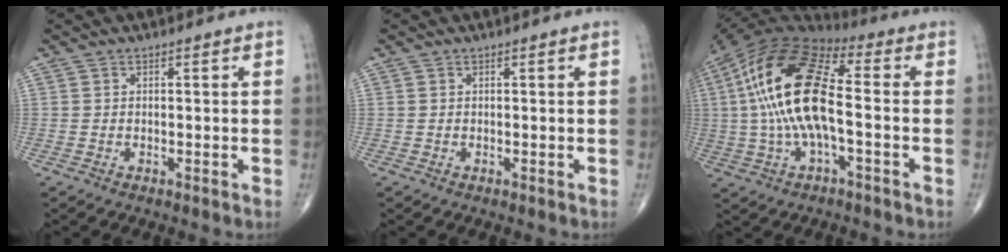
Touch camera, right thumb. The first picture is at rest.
{"total": 0.0}
{"total": 19.7, "force": [-0.3, 7.5, 18.2], "torque": [-0.376, 0.034, -0.013]}